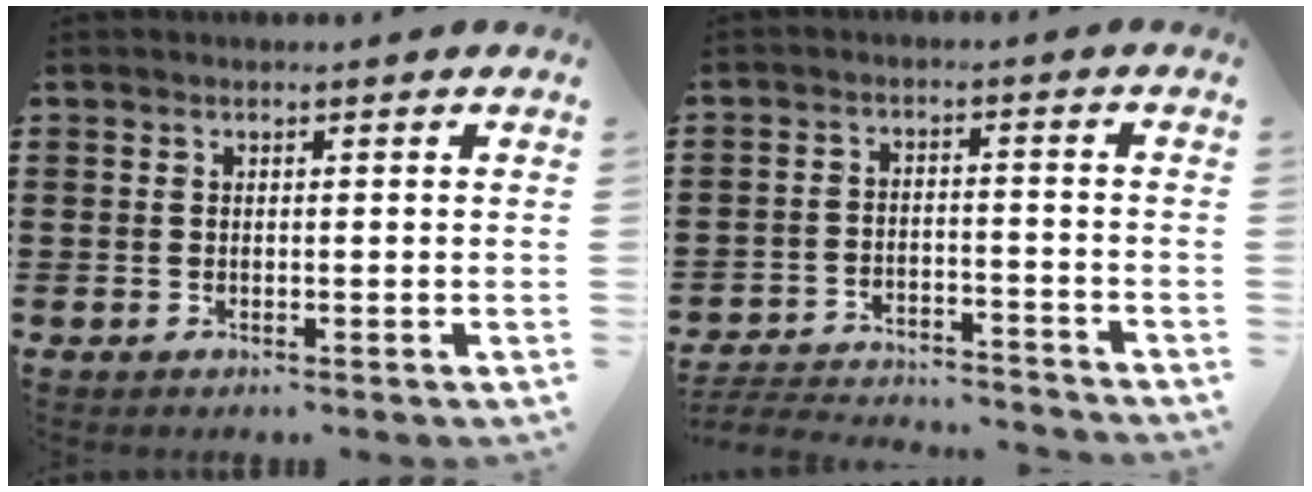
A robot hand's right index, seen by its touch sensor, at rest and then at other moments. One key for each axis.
{"total": 4.0, "fx": -3.9, "fy": 0.3, "fz": 0.6, "tx": -0.023, "ty": 0.000, "tz": -0.086}